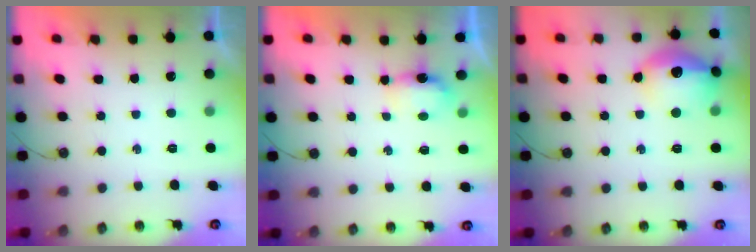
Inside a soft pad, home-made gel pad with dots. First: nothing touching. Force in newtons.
{"total": 4.2, "press": 3.9, "slide": 1.4}
{"total": 15.2, "press": 15.1, "slide": 1.2}